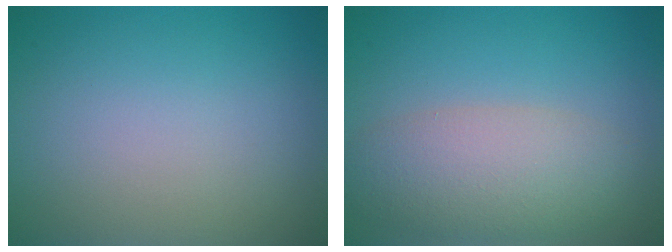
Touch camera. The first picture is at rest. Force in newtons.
{"total": 5.5, "press": 5.5, "slide": 0.3}